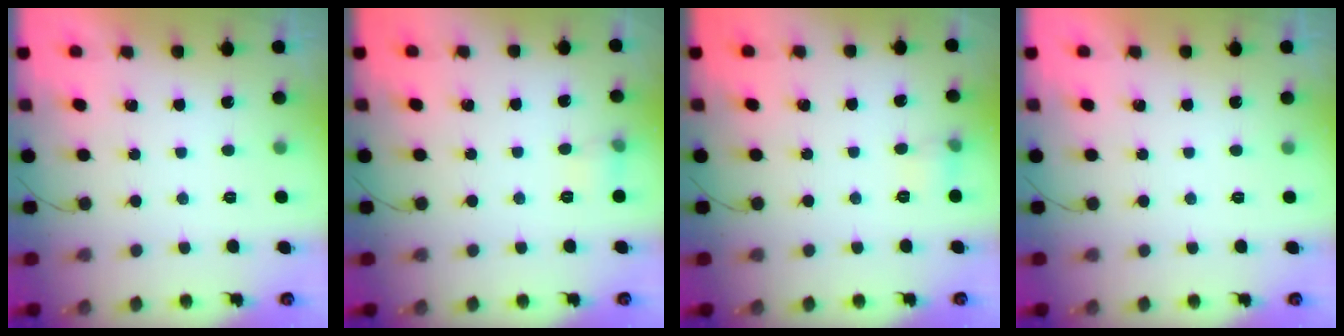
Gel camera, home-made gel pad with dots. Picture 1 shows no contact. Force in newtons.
{"total": 5.4, "press": 5.2, "slide": 1.7}
{"total": 5.1, "press": 4.8, "slide": 1.6}
{"total": 0.0}